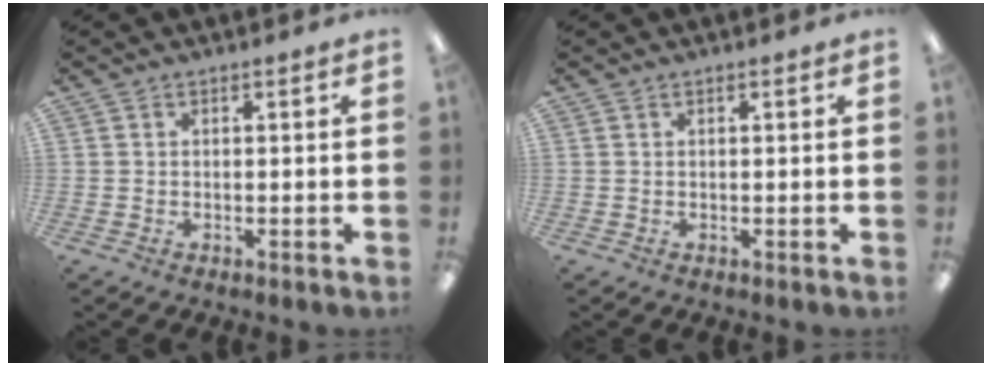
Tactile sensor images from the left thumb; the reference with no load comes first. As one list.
[{"total": 0.0}]